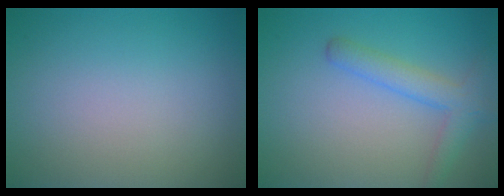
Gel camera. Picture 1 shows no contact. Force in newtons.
{"total": 3.0, "press": 3.0, "slide": 0.2}